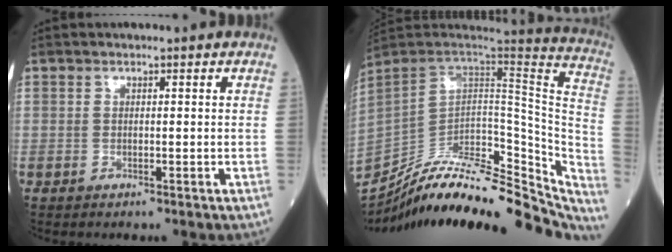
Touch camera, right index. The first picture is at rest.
{"total": 33.7, "force": [-28.8, 10.6, 14.0], "torque": [-0.194, -0.015, -0.393]}